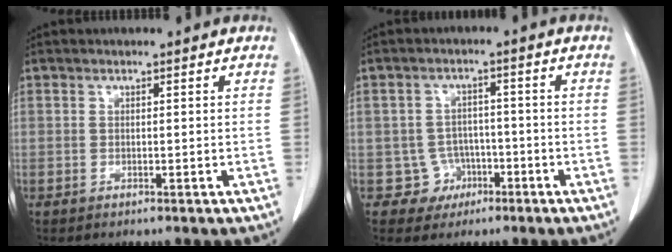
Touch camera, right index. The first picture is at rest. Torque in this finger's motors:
{"motor_torque": [-0.33, 0.04, -0.73, -0.21]}